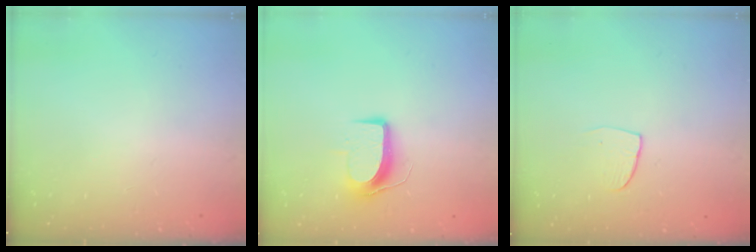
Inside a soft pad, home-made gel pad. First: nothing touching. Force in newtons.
{"total": 9.5, "press": 9.5, "slide": 0.3}
{"total": 4.2, "press": 4.2, "slide": 0.3}